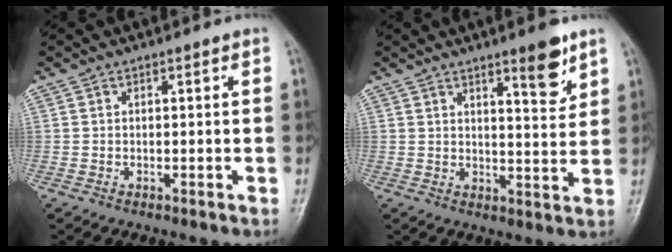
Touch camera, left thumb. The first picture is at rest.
{"total": 6.8, "force": [4.5, 1.4, 4.9], "torque": [-0.059, -0.033, 0.064]}